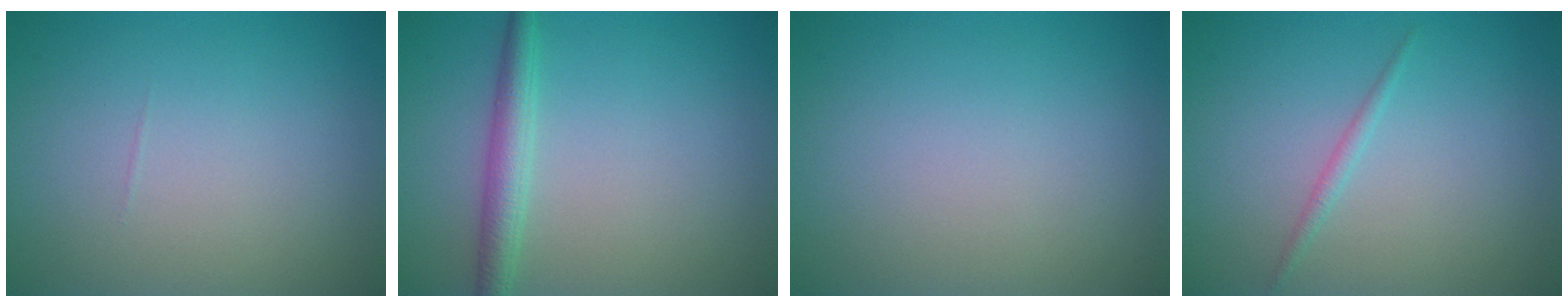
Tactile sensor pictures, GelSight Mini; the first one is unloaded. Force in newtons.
{"total": 2.6, "press": 2.6, "slide": 0.0}
{"total": 0.0}
{"total": 0.9, "press": 0.9, "slide": 0.0}